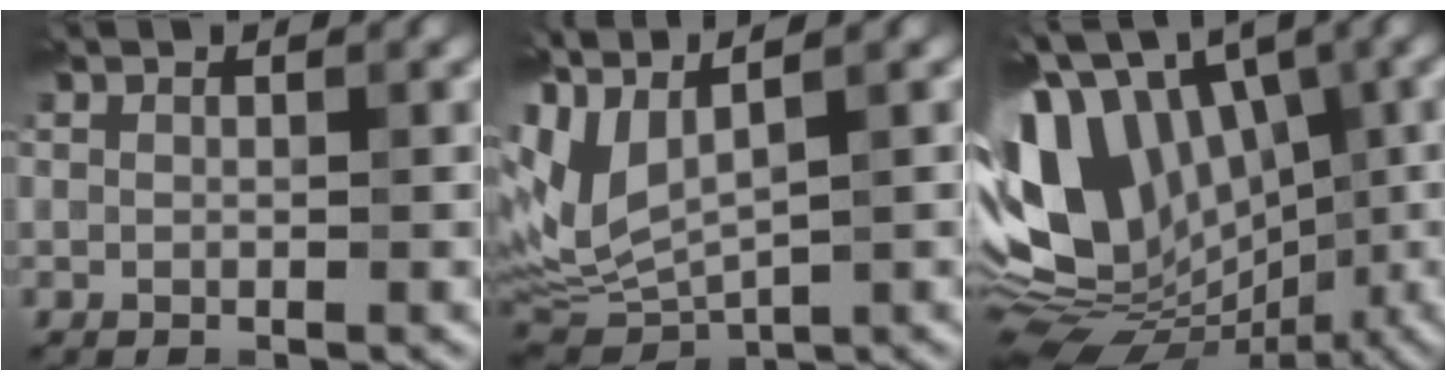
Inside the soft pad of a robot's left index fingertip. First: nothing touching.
{"total": 8.3, "force": [2.9, 3.5, 7.0], "torque": [-0.185, 0.010, 0.066]}
{"total": 16.2, "force": [-0.9, 10.3, 12.4], "torque": [-0.216, 0.023, -0.016]}